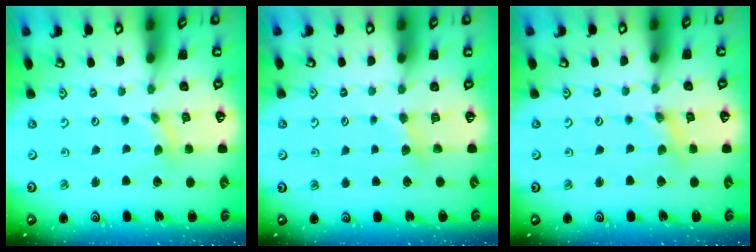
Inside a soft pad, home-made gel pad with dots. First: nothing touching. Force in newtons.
{"total": 3.4, "press": 3.4, "slide": 0.5}
{"total": 0.8, "press": 0.8, "slide": 0.2}